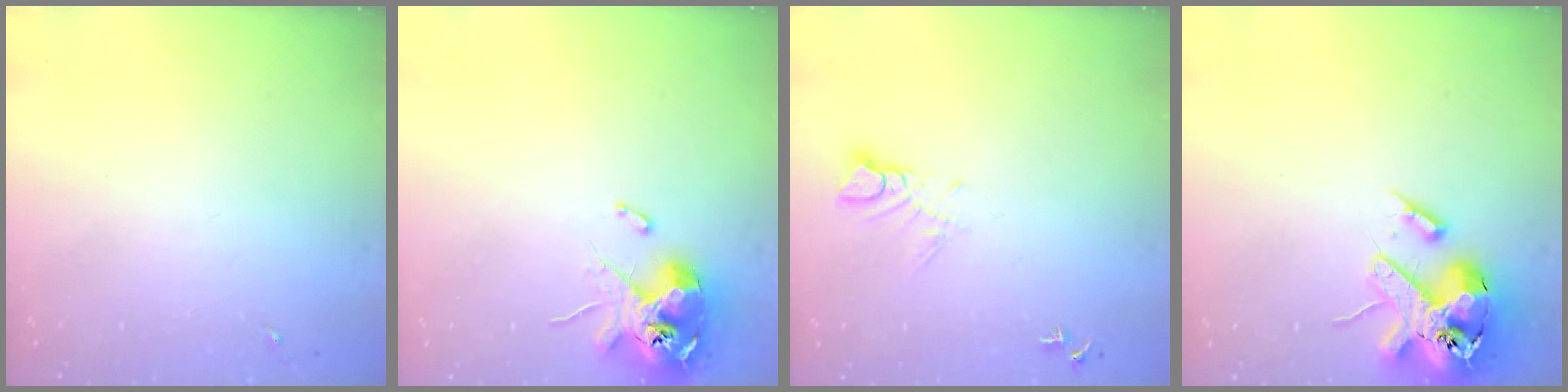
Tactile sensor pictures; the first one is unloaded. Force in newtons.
{"total": 12.1, "press": 11.9, "slide": 2.2}
{"total": 7.2, "press": 7.2, "slide": 0.8}
{"total": 16.9, "press": 16.7, "slide": 2.8}